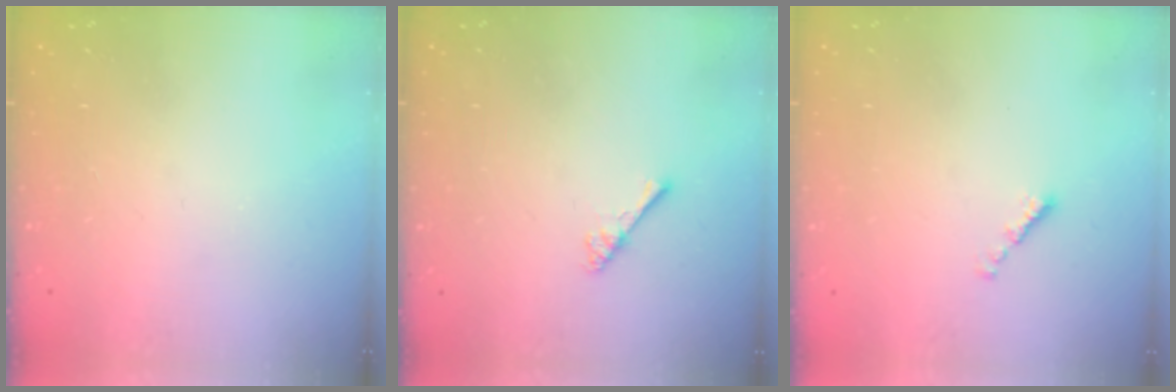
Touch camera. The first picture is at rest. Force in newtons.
{"total": 2.5, "press": 2.5, "slide": 0.4}
{"total": 0.7, "press": 0.5, "slide": 0.4}